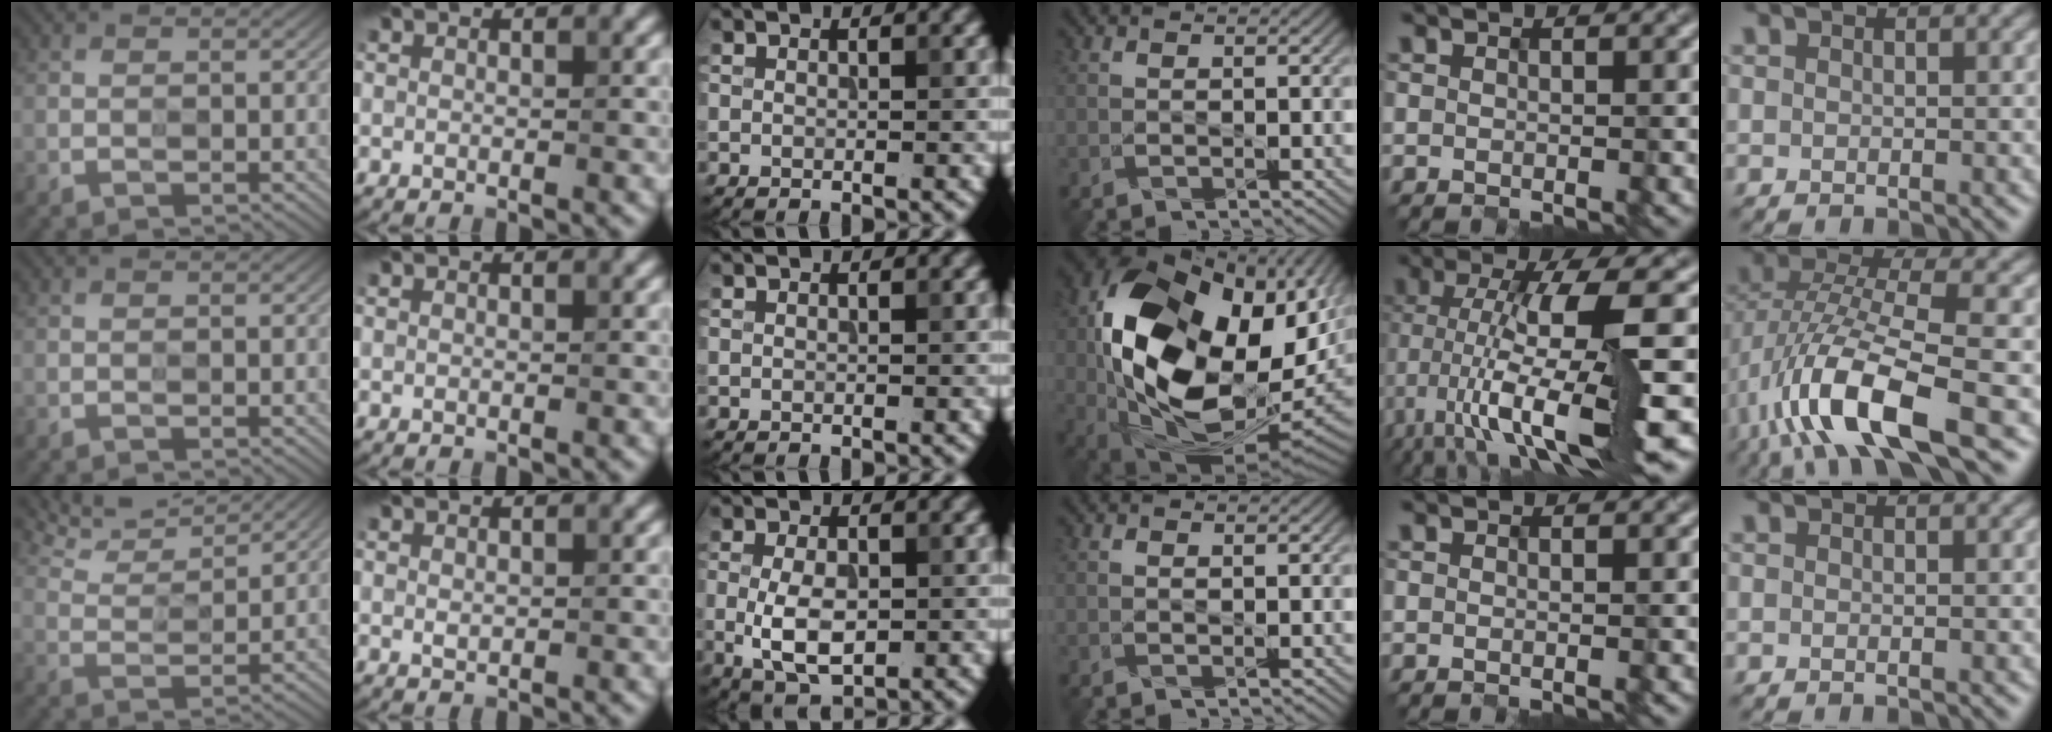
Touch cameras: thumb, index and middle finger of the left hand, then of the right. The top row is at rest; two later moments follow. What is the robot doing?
{"motion": "insert", "object": "drawer"}